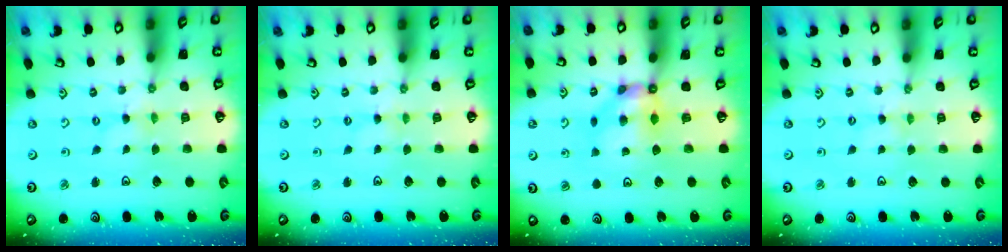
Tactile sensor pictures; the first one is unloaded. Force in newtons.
{"total": 0.8, "press": 0.7, "slide": 0.2}
{"total": 6.6, "press": 6.6, "slide": 0.6}
{"total": 1.1, "press": 1.1, "slide": 0.2}